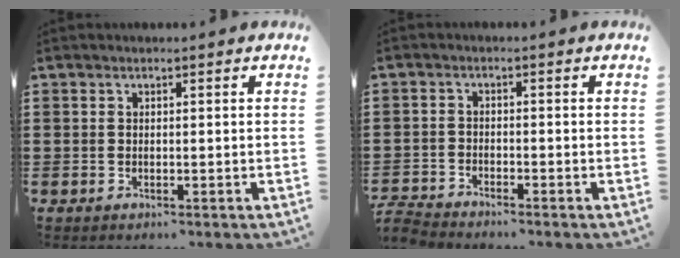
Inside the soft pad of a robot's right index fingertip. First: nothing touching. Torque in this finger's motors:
{"motor_torque": [-1.49, 0.65, -1.05, -0.21]}